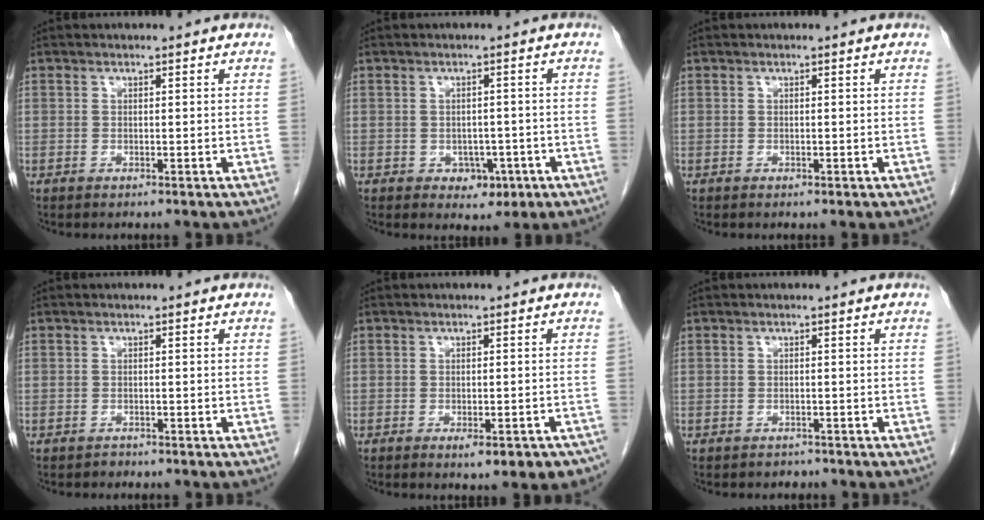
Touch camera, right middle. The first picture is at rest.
{"total": 3.5, "force": [-1.4, 2.6, 1.9], "torque": [-0.016, 0.005, -0.010]}
{"total": 0.0}
{"total": 0.5, "force": [-0.5, 0.2, -0.1], "torque": [-0.008, -0.002, -0.010]}
{"total": 5.7, "force": [-4.0, 1.8, 3.7], "torque": [-0.031, -0.001, -0.049]}
{"total": 1.2, "force": [-1.1, 0.6, -0.2], "torque": [-0.006, -0.001, -0.017]}